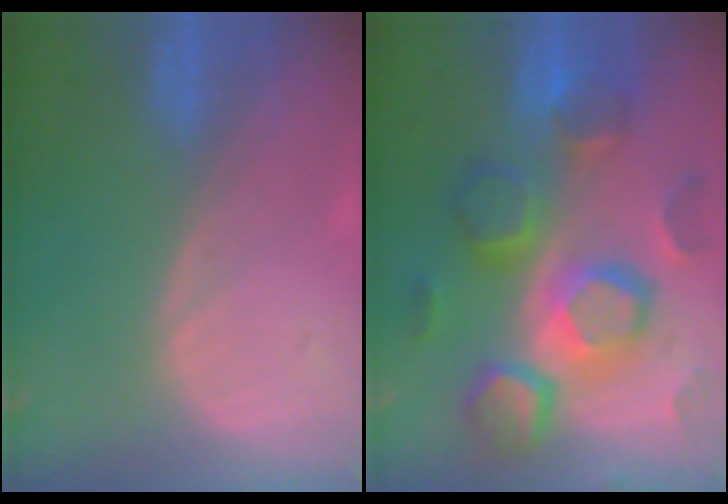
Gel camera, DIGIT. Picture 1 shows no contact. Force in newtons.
{"total": 12.2, "press": 12.1, "slide": 0.9}